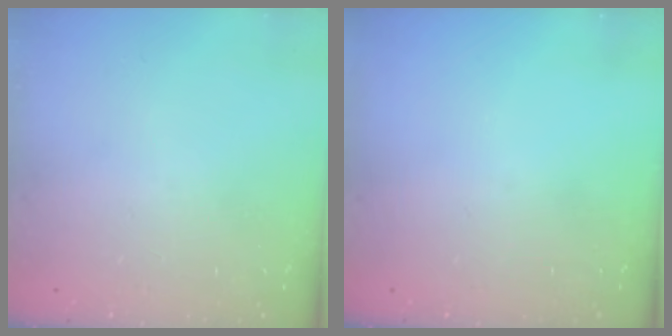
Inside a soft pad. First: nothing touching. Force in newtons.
{"total": 0.0}